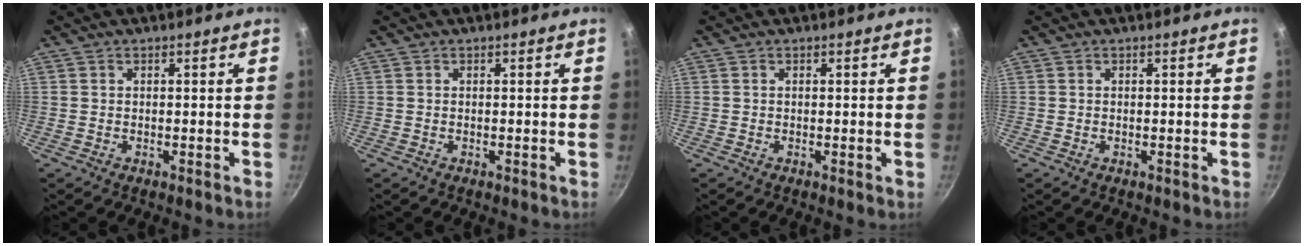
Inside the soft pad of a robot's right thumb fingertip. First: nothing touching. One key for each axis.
{"total": 0.0}
{"total": 0.0}
{"total": 0.0}